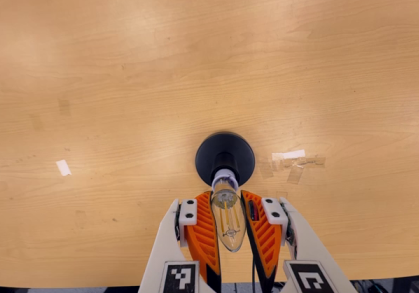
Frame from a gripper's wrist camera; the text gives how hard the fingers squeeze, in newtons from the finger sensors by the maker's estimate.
{"total": 18.5, "left": 19.5, "right": 17.4}